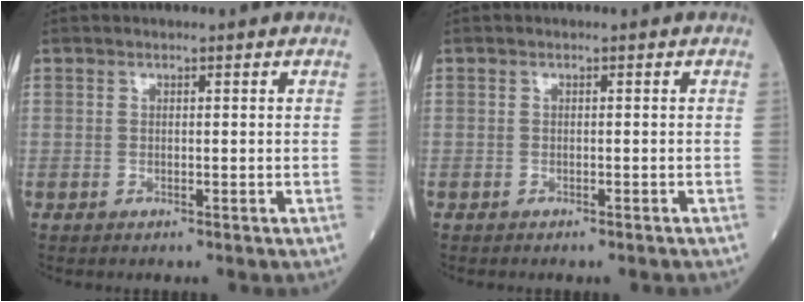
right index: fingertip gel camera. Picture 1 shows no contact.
{"total": 1.2, "force": [-1.1, 0.3, 0.5], "torque": [-0.008, -0.002, -0.015]}